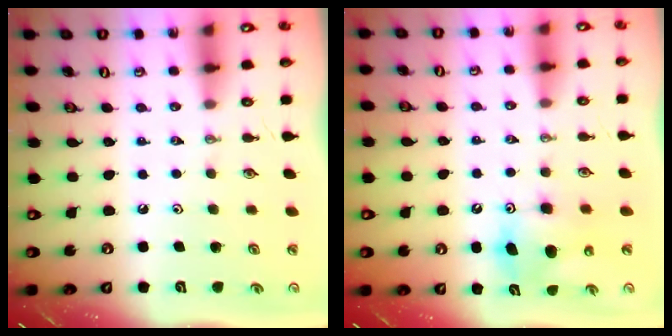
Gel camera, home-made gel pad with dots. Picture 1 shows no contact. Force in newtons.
{"total": 8.4, "press": 8.4, "slide": 0.3}